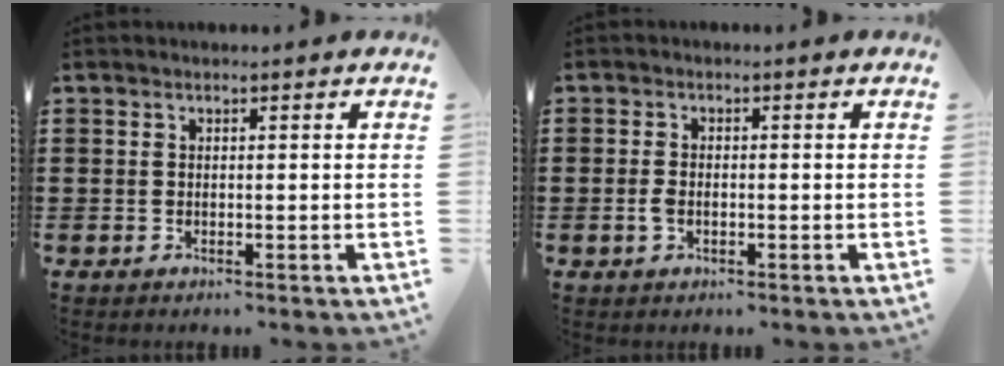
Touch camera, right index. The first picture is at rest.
{"total": 1.8, "force": [-0.5, 1.0, 1.4], "torque": [-0.035, -0.002, -0.012]}